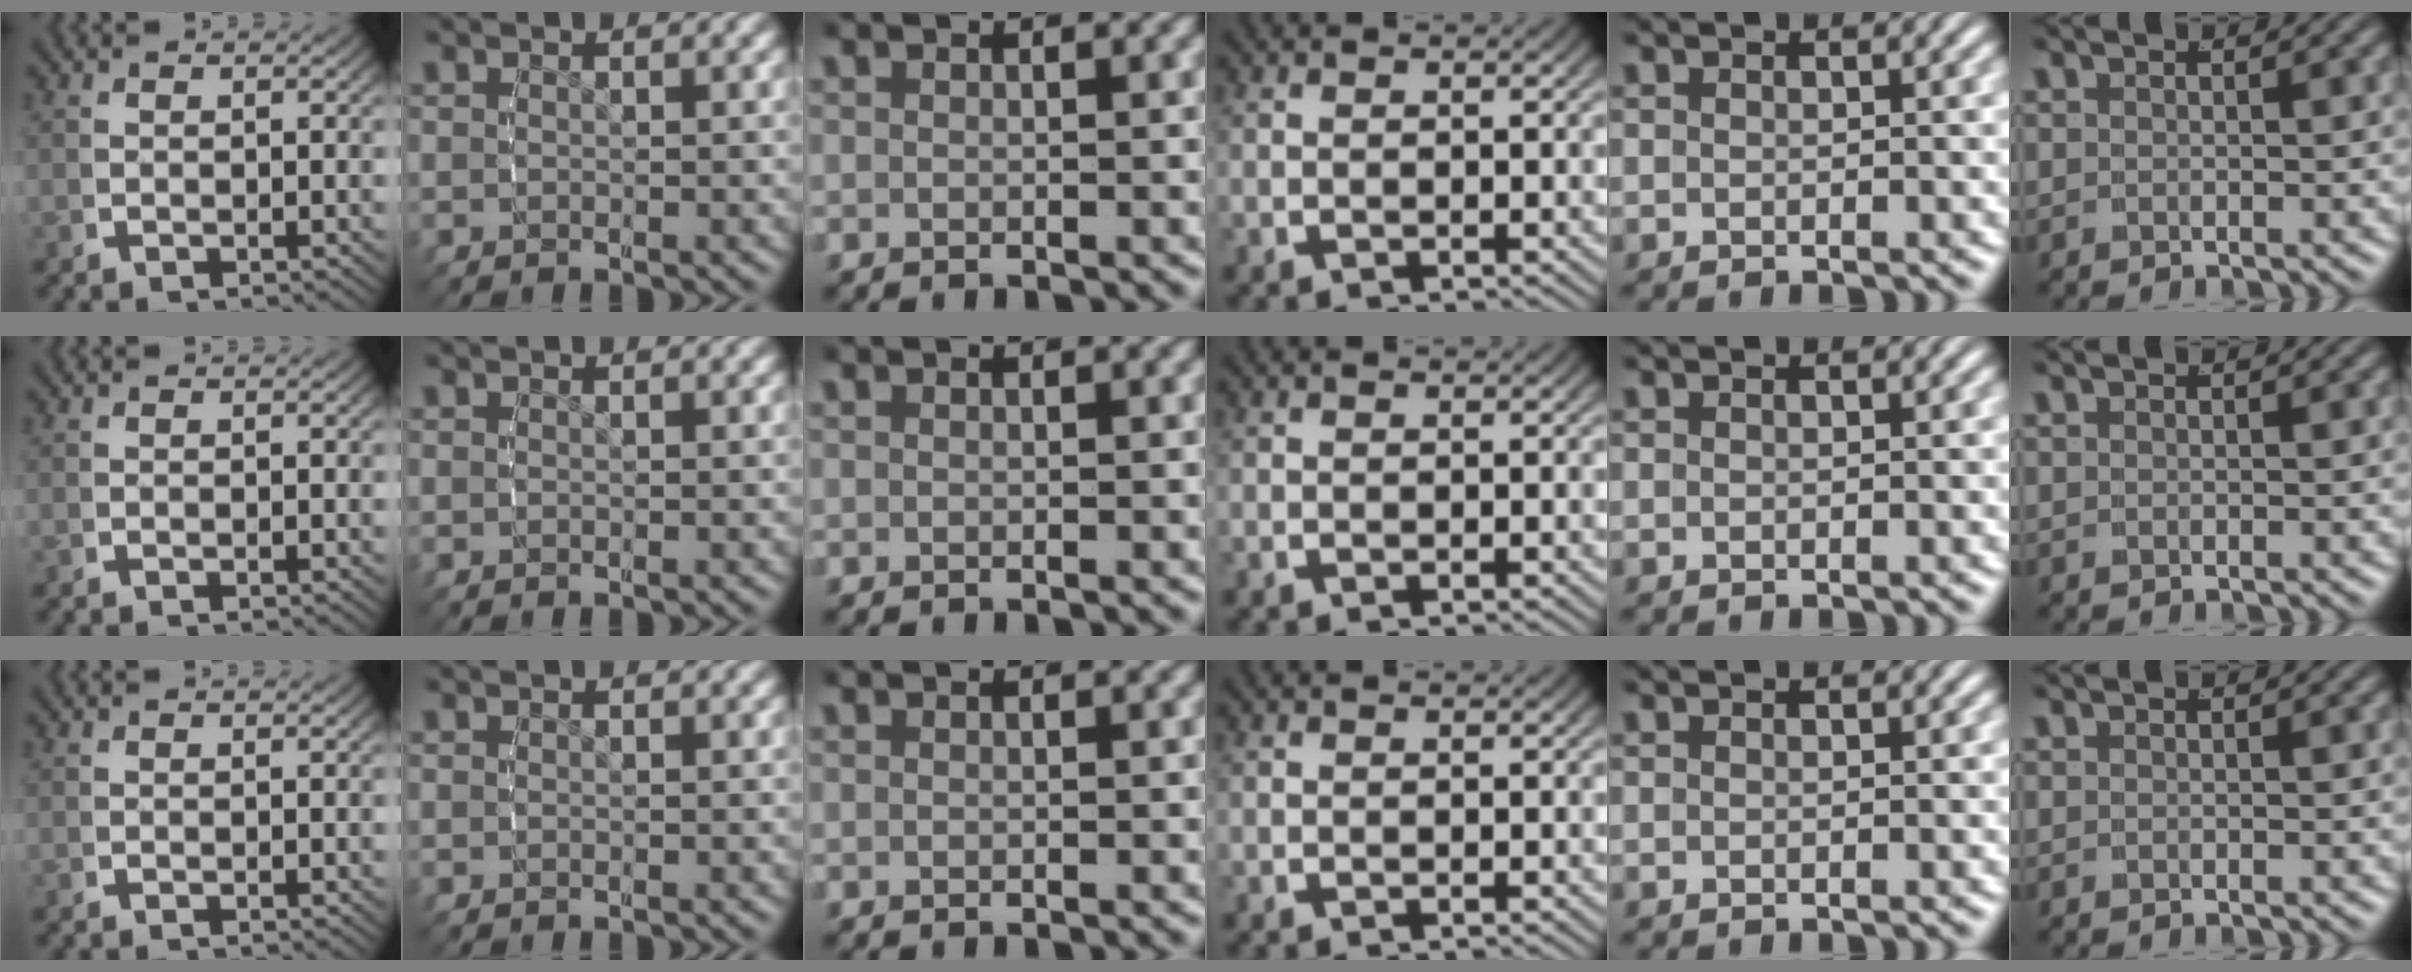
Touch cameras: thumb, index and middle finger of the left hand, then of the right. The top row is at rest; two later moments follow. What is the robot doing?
{"motion": "reach", "object": "router"}